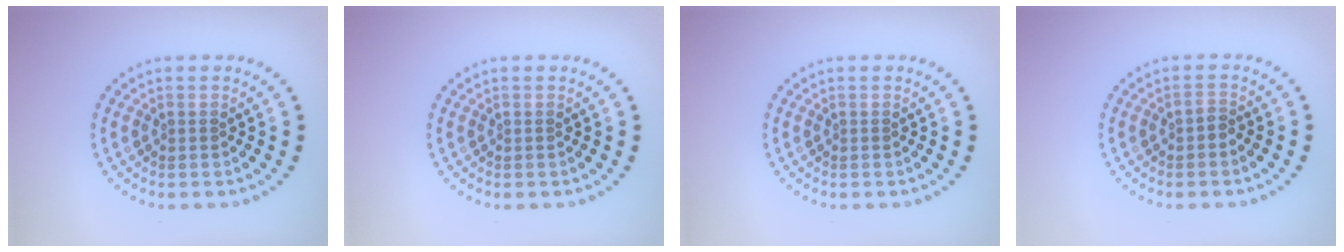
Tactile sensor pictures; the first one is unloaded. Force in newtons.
{"total": 0.0}
{"total": 0.0}
{"total": 0.9, "press": 0.8, "slide": 0.5}